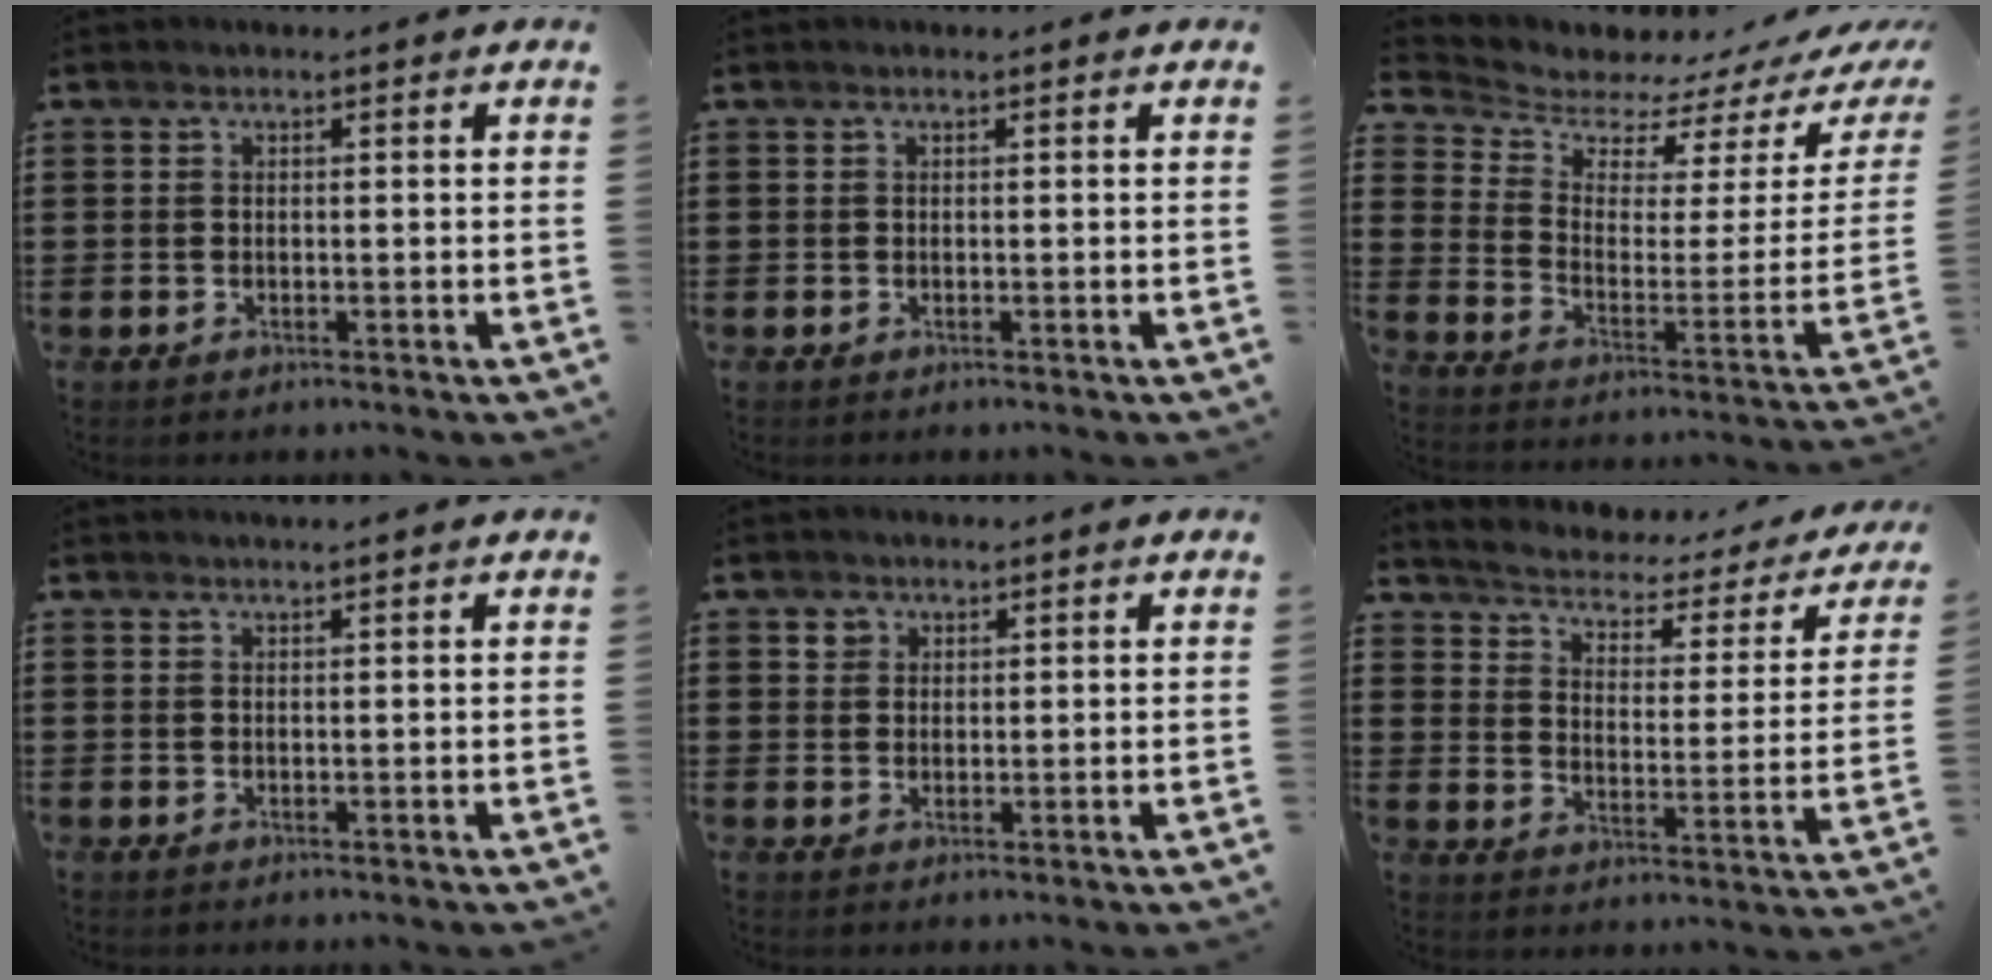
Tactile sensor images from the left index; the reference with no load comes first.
{"total": 0.0}
{"total": 5.7, "force": [5.4, 2.0, 0.3], "torque": [-0.047, -0.050, 0.094]}
{"total": 0.6, "force": [0.6, -0.1, 0.3], "torque": [-0.004, -0.002, 0.011]}
{"total": 1.7, "force": [1.0, 1.3, 0.1], "torque": [-0.007, 0.004, 0.020]}
{"total": 2.2, "force": [2.1, 0.4, 0.5], "torque": [-0.028, -0.025, 0.023]}